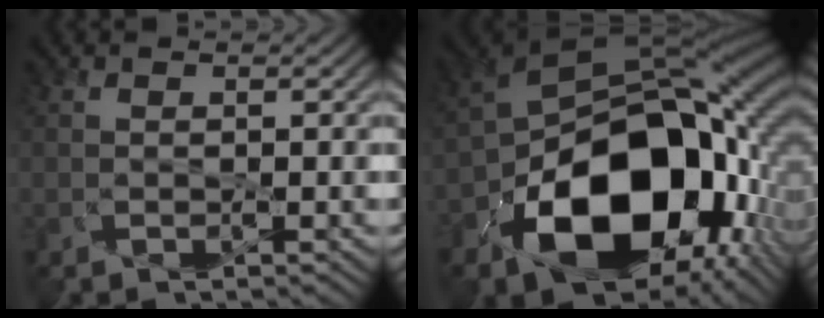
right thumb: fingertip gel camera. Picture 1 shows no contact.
{"total": 19.0, "force": [-6.2, 12.4, 12.9], "torque": [-0.237, -0.044, -0.084]}